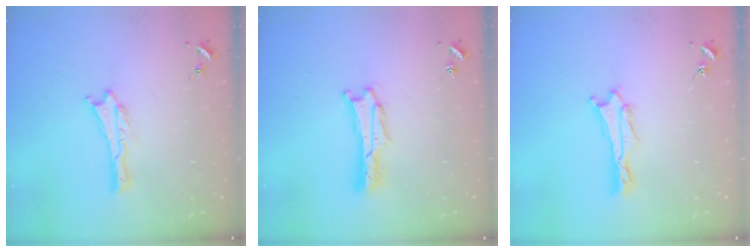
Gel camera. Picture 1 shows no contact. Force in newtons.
{"total": 1.7, "press": 1.7, "slide": 0.3}
{"total": 1.0, "press": 1.0, "slide": 0.1}